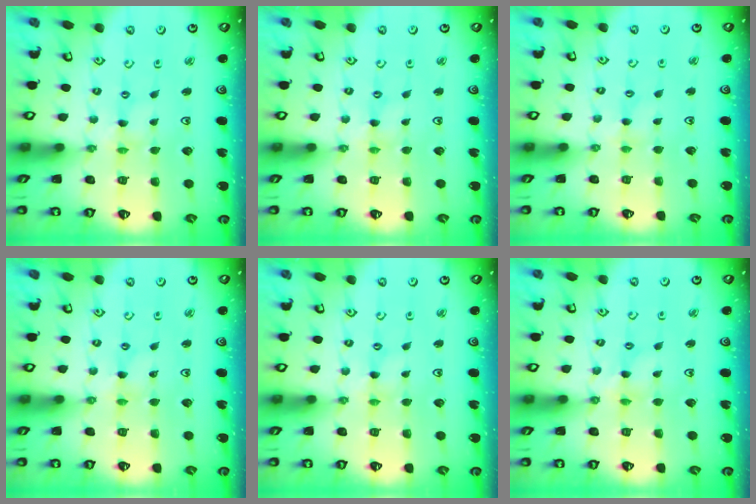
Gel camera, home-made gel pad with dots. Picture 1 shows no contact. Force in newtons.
{"total": 0.0}
{"total": 1.8, "press": 1.8, "slide": 0.4}
{"total": 0.0}
{"total": 0.0}
{"total": 2.5, "press": 2.5, "slide": 0.3}